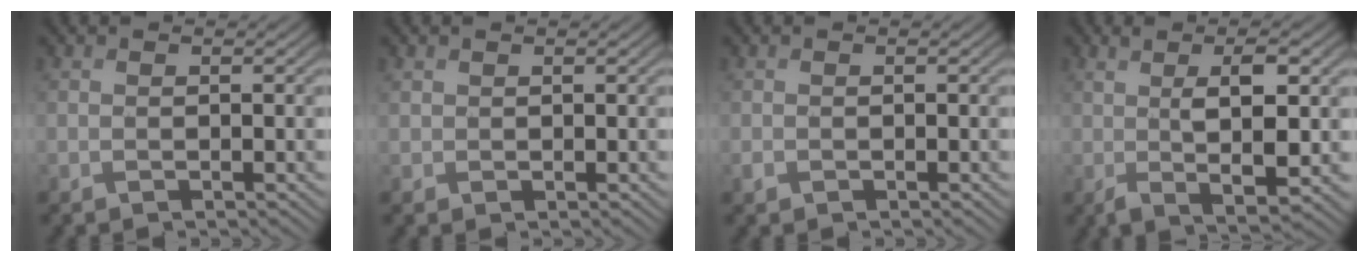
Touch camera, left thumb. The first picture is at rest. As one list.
[{"total": 1.1, "force": [0.7, 0.9, 0.1], "torque": [-0.005, -0.002, 0.015]}, {"total": 0.6, "force": [-0.3, 0.4, 0.2], "torque": [-0.004, -0.003, -0.006]}, {"total": 6.5, "force": [0.9, 1.8, 6.2], "torque": [-0.121, -0.005, 0.020]}]